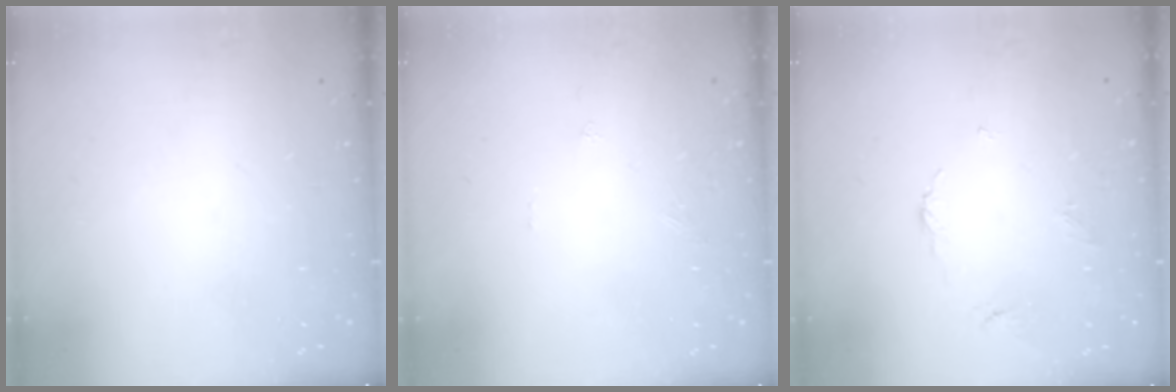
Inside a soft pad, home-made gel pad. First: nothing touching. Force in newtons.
{"total": 0.0}
{"total": 2.6, "press": 2.5, "slide": 0.4}